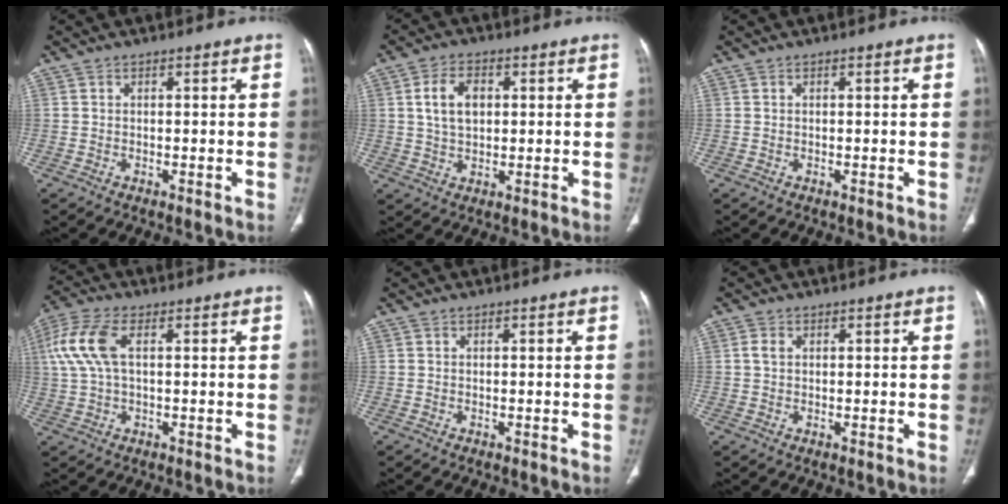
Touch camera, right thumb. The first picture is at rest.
{"total": 6.6, "force": [1.4, 4.1, 5.0], "torque": [-0.086, 0.003, 0.026]}
{"total": 0.0}
{"total": 8.5, "force": [1.8, 3.8, 7.3], "torque": [-0.187, 0.020, 0.034]}
{"total": 0.0}
{"total": 1.8, "force": [0.5, 1.3, 1.1], "torque": [-0.024, 0.004, 0.010]}